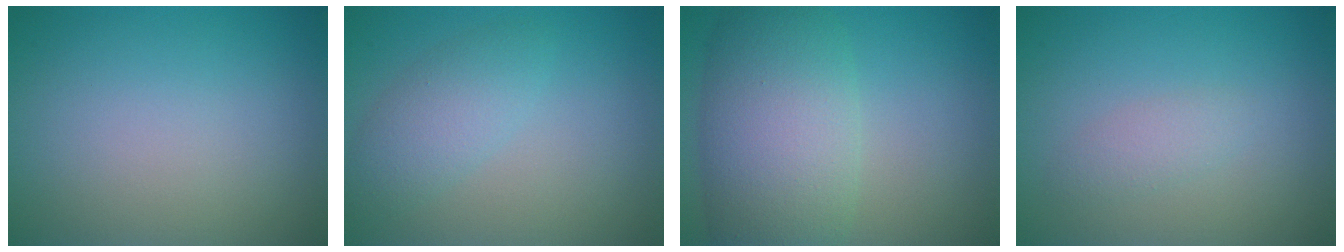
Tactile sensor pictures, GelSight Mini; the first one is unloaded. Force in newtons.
{"total": 2.8, "press": 2.8, "slide": 0.1}
{"total": 8.6, "press": 8.6, "slide": 0.4}
{"total": 1.3, "press": 1.3, "slide": 0.0}